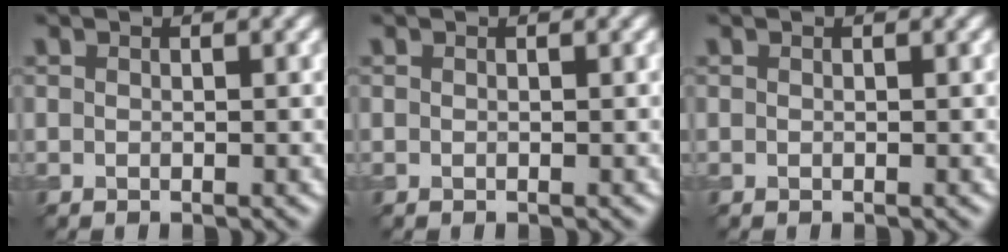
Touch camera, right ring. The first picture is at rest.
{"total": 0.0}
{"total": 0.0}